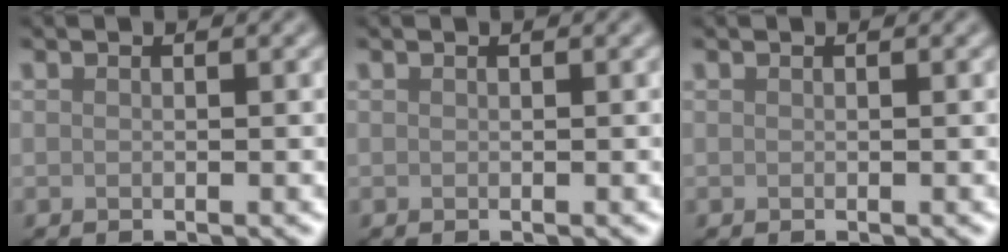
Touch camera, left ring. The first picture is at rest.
{"total": 0.0}
{"total": 0.0}